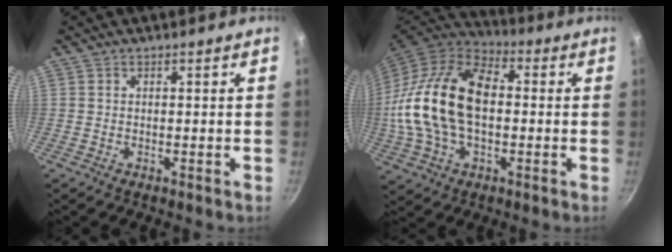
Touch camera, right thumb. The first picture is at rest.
{"total": 23.4, "force": [0.2, 14.4, 18.5], "torque": [-0.349, 0.031, -0.004]}